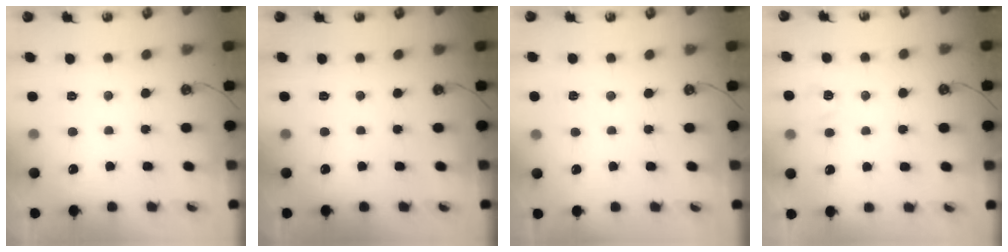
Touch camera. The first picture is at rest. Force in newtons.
{"total": 0.0}
{"total": 3.0, "press": 2.9, "slide": 0.4}
{"total": 5.5, "press": 5.5, "slide": 0.8}